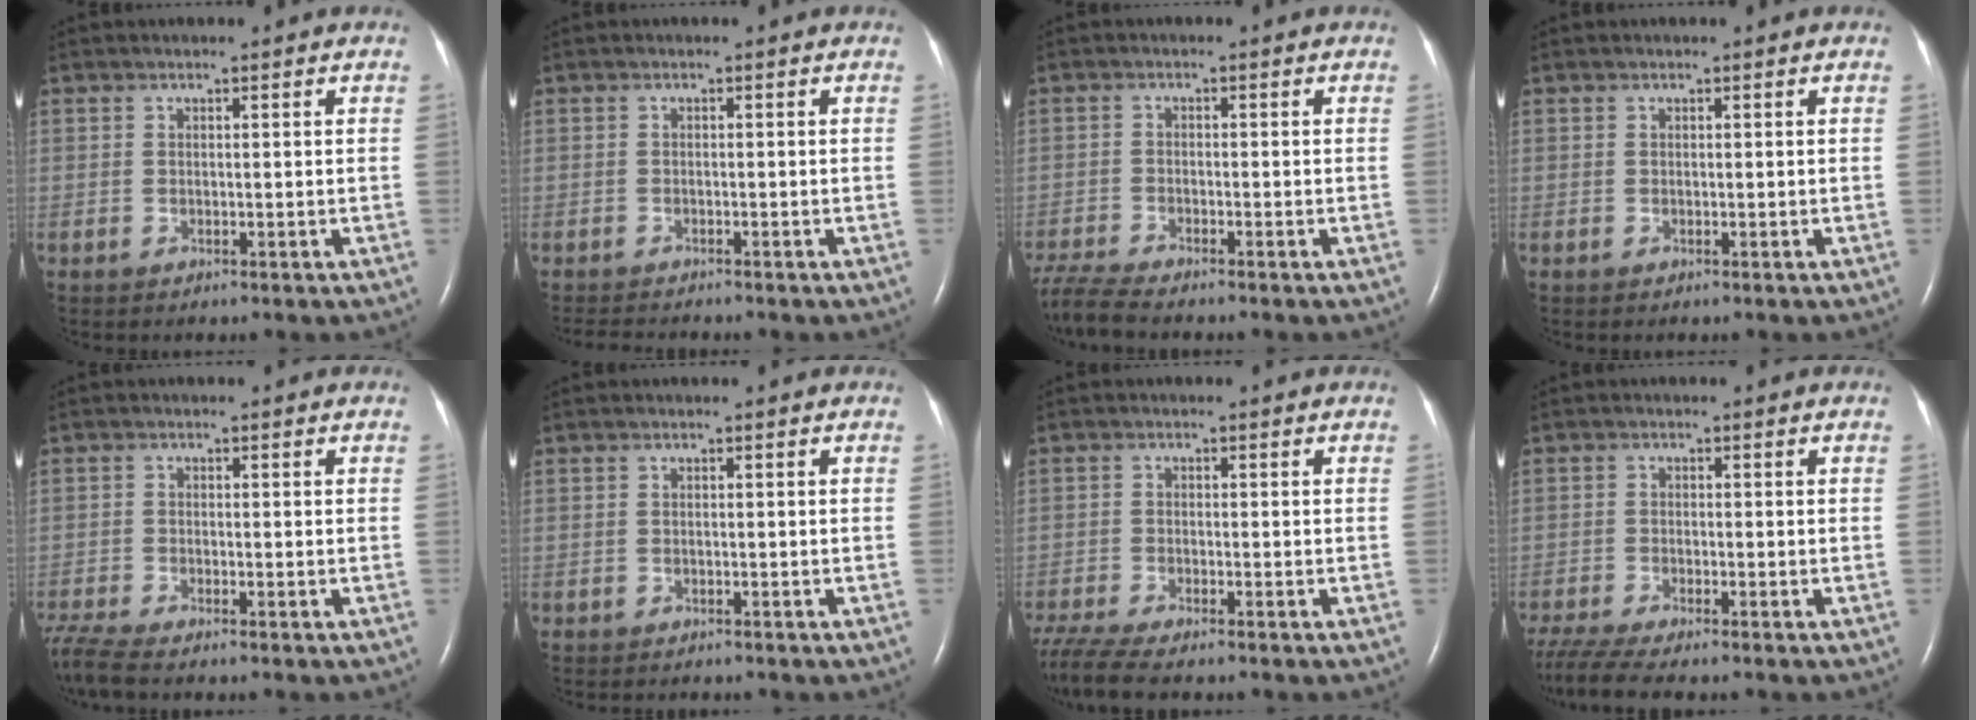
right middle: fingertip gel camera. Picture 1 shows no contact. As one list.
[{"total": 3.2, "force": [-3.0, 0.2, 0.9], "torque": [-0.013, -0.012, -0.048]}, {"total": 5.6, "force": [-5.1, -0.4, 2.1], "torque": [-0.048, -0.022, -0.098]}, {"total": 0.0}, {"total": 4.2, "force": [-3.8, -0.4, 1.9], "torque": [-0.050, -0.017, -0.077]}, {"total": 1.4, "force": [-1.2, 0.5, 0.3], "torque": [-0.012, -0.002, -0.014]}, {"total": 6.7, "force": [-5.8, 0.0, 3.3], "torque": [-0.070, -0.020, -0.107]}, {"total": 6.7, "force": [-5.8, -0.4, 3.3], "torque": [-0.066, -0.022, -0.105]}]